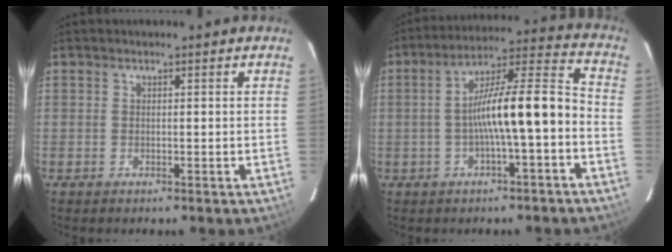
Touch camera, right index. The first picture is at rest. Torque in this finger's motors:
{"motor_torque": [1.15, -0.62, 0.95, 0.21]}